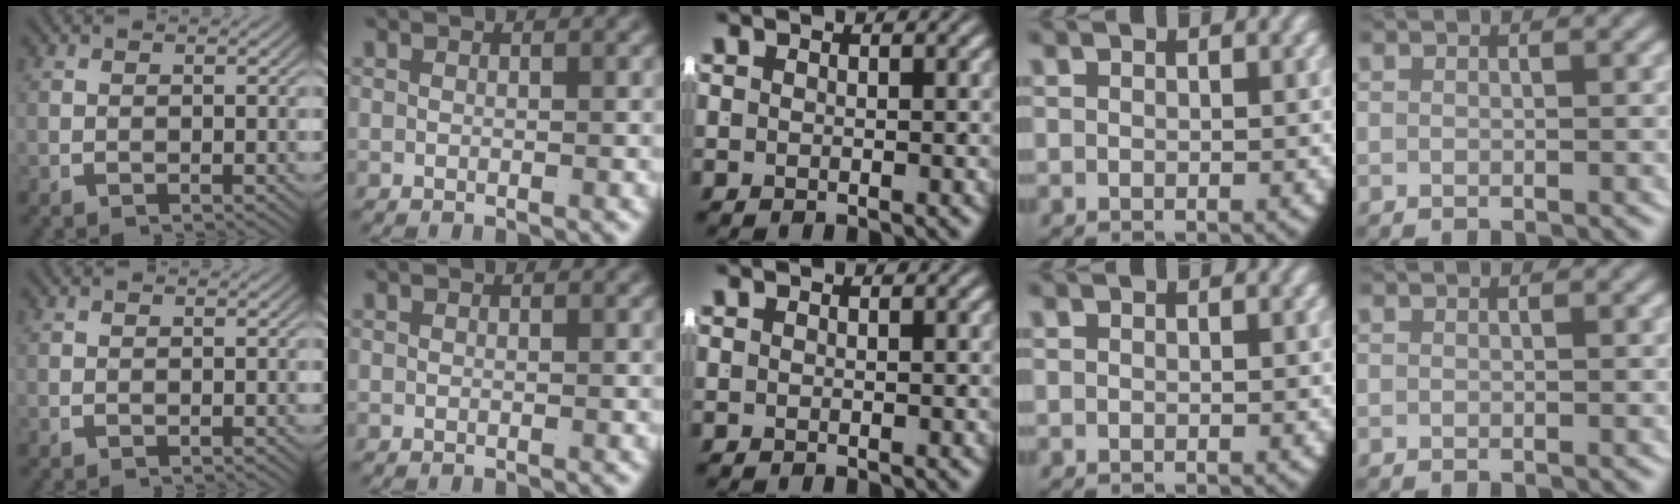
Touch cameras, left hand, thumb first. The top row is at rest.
{}